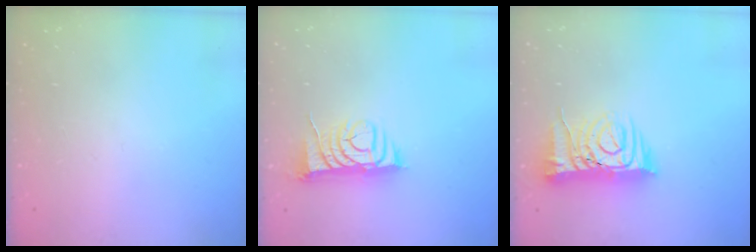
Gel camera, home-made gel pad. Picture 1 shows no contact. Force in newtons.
{"total": 8.3, "press": 8.2, "slide": 1.2}
{"total": 10.8, "press": 10.7, "slide": 1.5}